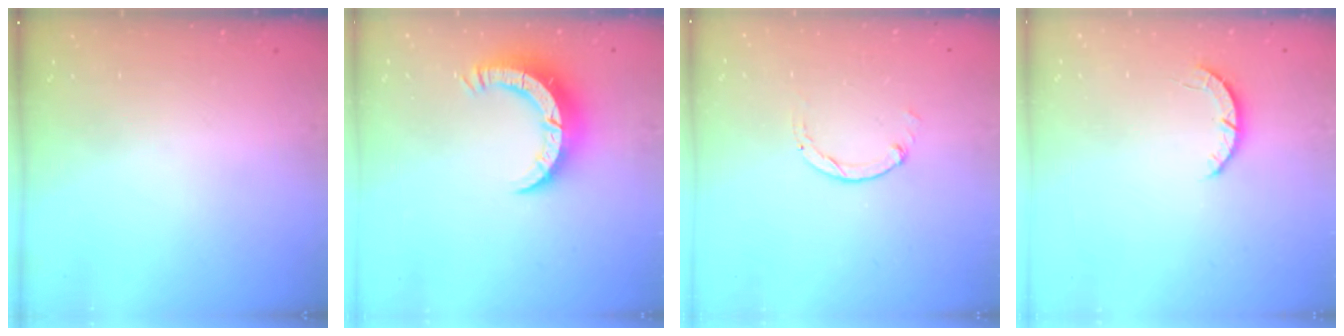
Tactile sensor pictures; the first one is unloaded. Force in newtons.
{"total": 8.0, "press": 7.9, "slide": 0.7}
{"total": 0.0}
{"total": 2.8, "press": 2.8, "slide": 0.4}